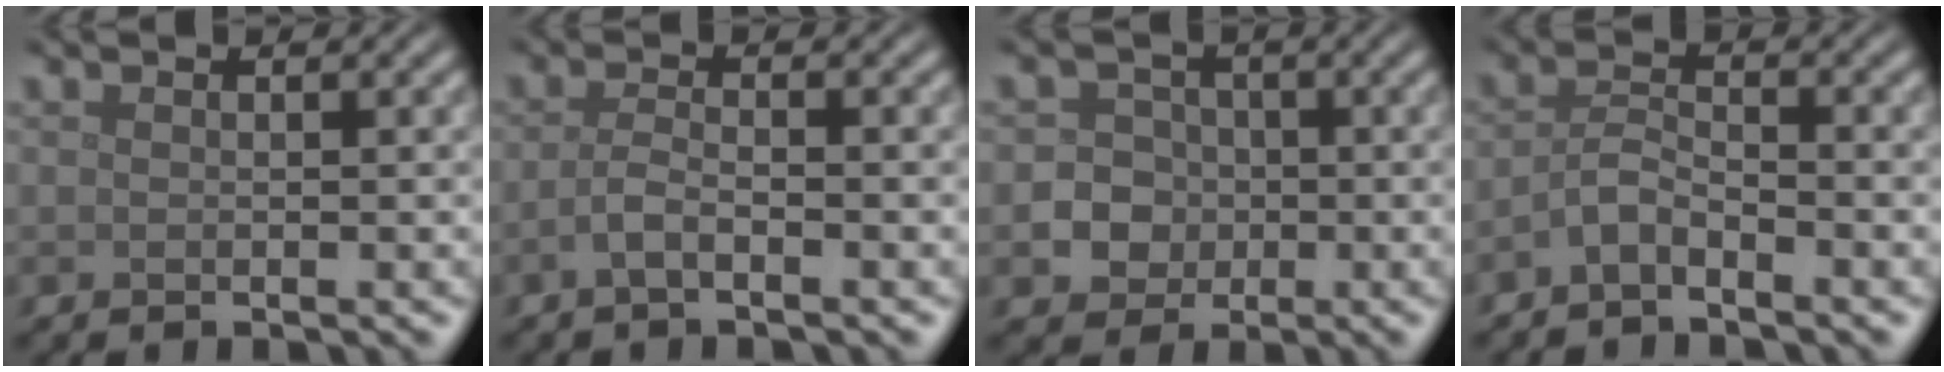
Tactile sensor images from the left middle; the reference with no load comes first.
{"total": 1.6, "force": [-0.8, 0.4, 1.3], "torque": [-0.028, 0.002, -0.022]}
{"total": 4.6, "force": [-1.0, 4.3, 1.2], "torque": [0.004, 0.013, -0.034]}
{"total": 1.9, "force": [-1.4, 0.5, 1.2], "torque": [-0.025, 0.006, -0.034]}